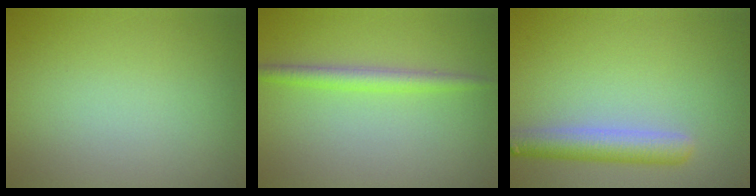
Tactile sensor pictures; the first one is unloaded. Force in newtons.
{"total": 2.1, "press": 2.1, "slide": 0.2}
{"total": 3.9, "press": 3.9, "slide": 0.1}